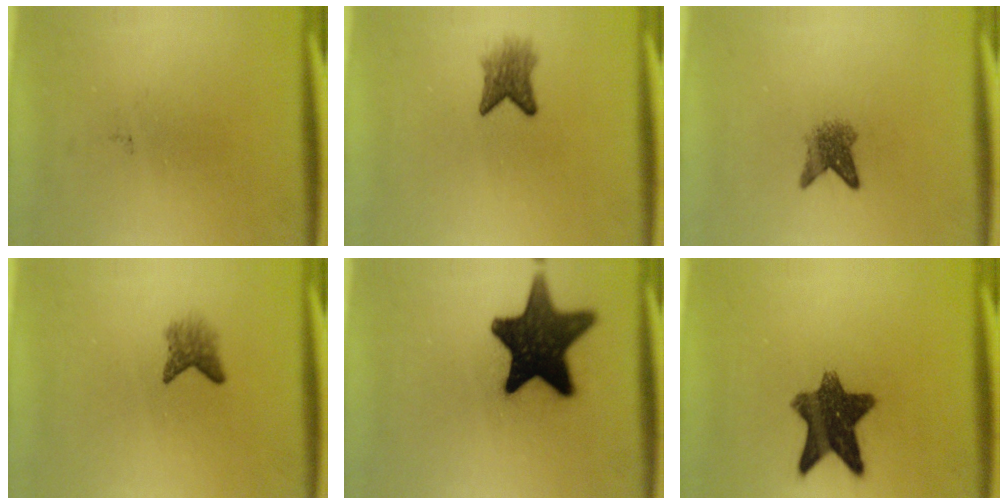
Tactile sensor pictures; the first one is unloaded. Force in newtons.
{"total": 3.3}
{"total": 3.2}
{"total": 2.3}
{"total": 15.8}
{"total": 10.6}